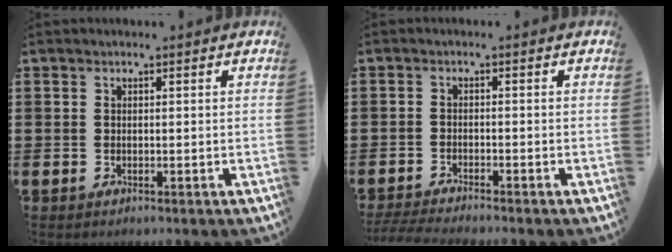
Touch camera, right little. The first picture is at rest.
{"total": 2.2, "force": [-2.1, -0.1, 0.6], "torque": [-0.009, 0.001, -0.041]}